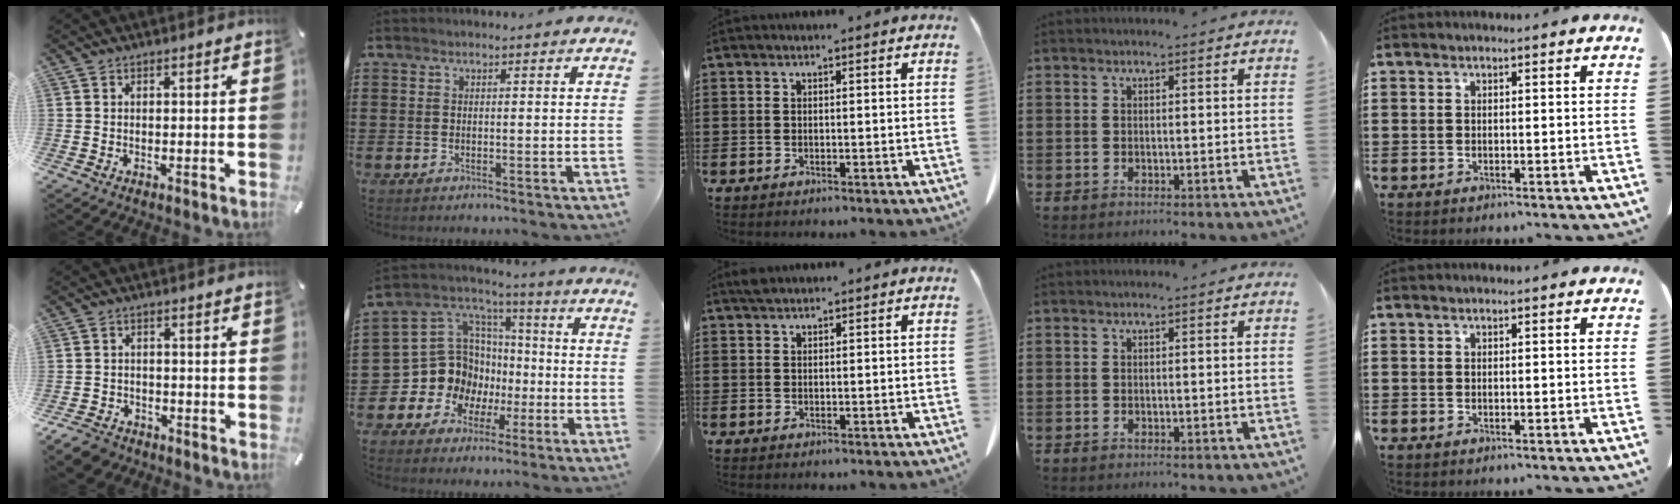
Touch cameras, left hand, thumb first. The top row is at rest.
{"thumb": {"total": 4.9, "force": [-3.9, 2.7, 1.2], "torque": [-0.035, 0.016, -0.080]}, "index": {"total": 12.1, "force": [-2.2, 11.4, 3.5], "torque": [-0.121, -0.014, -0.033]}, "middle": {"total": 1.2, "force": [1.1, 0.2, 0.4], "torque": [-0.011, -0.001, 0.022]}}